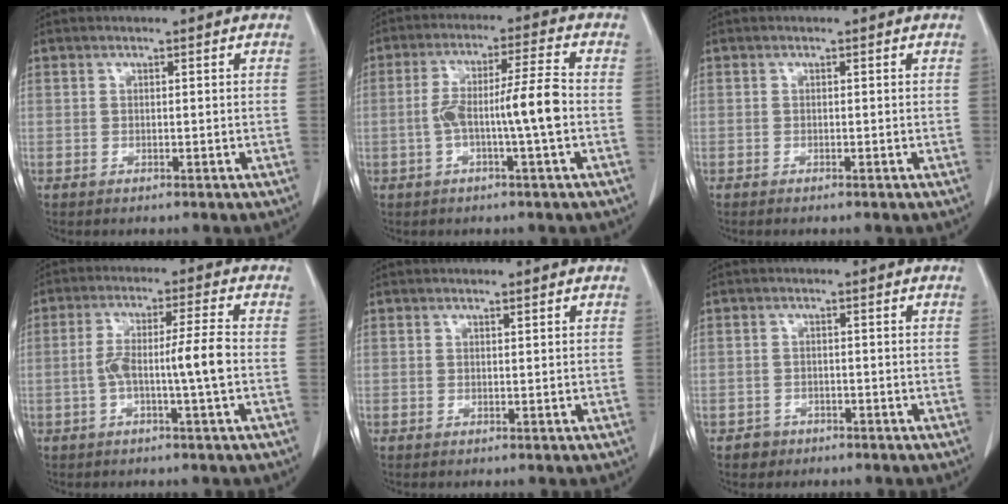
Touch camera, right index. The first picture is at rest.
{"total": 8.6, "force": [-1.7, -0.2, 8.4], "torque": [-0.156, 0.015, -0.029]}
{"total": 0.5, "force": [-0.5, 0.0, 0.3], "torque": [-0.006, -0.002, -0.008]}
{"total": 7.4, "force": [-1.4, -0.3, 7.2], "torque": [-0.137, 0.013, -0.024]}
{"total": 0.0}
{"total": 2.1, "force": [-1.3, 1.7, -0.1], "torque": [0.002, 0.010, -0.022]}